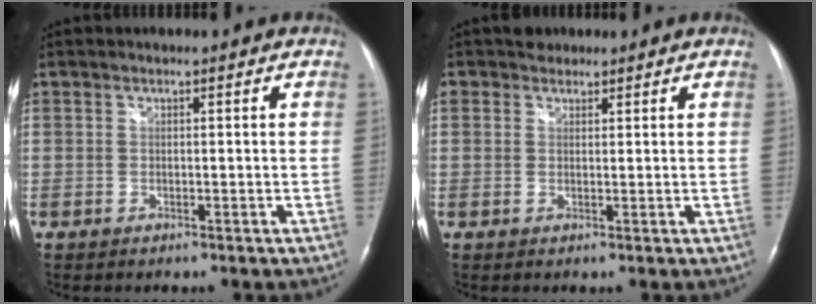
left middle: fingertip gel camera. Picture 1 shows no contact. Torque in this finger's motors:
{"motor_torque": [0.06, -0.04, -0.06, 0.01]}